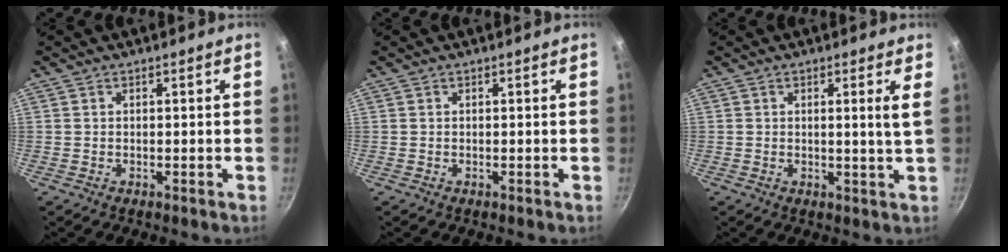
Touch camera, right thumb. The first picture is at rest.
{"total": 0.0}
{"total": 2.9, "force": [0.9, -0.7, 2.7], "torque": [-0.046, -0.016, 0.010]}